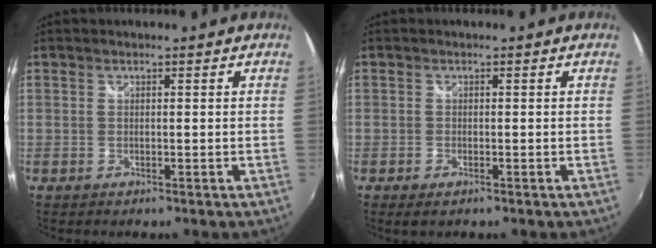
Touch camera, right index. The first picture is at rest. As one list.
[{"total": 1.4, "force": [-0.9, 0.6, 0.9], "torque": [-0.018, -0.005, -0.016]}]